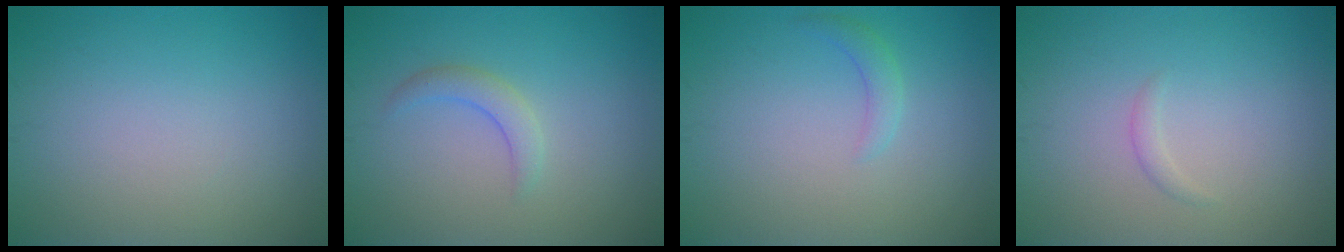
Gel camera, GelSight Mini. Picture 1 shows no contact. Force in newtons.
{"total": 1.9, "press": 1.9, "slide": 0.1}
{"total": 1.4, "press": 1.4, "slide": 0.1}
{"total": 0.7, "press": 0.7, "slide": 0.0}